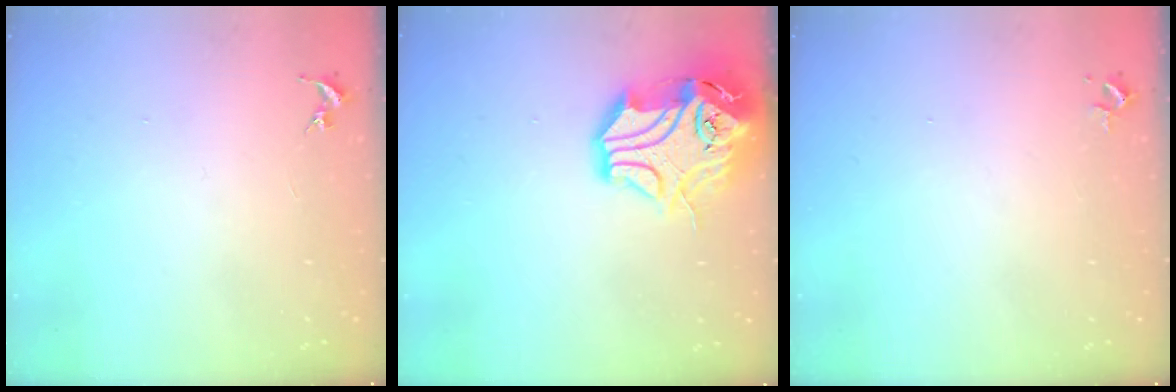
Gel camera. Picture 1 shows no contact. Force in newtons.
{"total": 17.9, "press": 17.7, "slide": 2.6}
{"total": 2.2, "press": 2.2, "slide": 0.3}